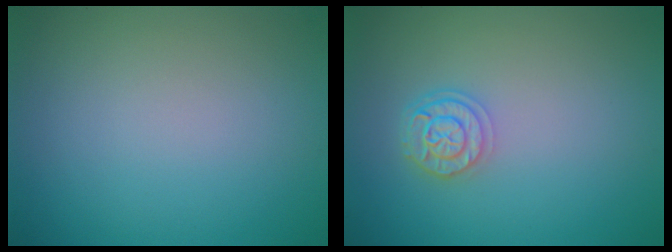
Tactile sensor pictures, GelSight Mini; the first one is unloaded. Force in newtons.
{"total": 2.3, "press": 1.9, "slide": 1.3}